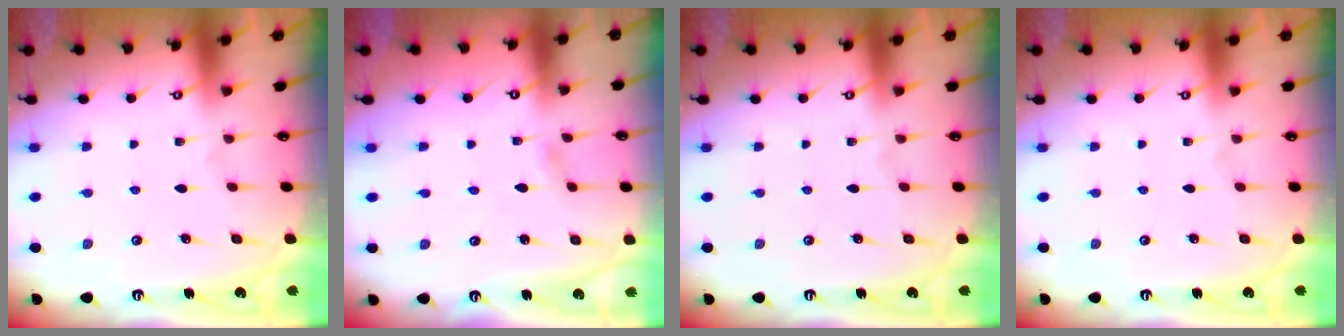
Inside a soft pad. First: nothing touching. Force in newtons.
{"total": 1.8, "press": 1.8, "slide": 0.2}
{"total": 0.0}
{"total": 0.0}